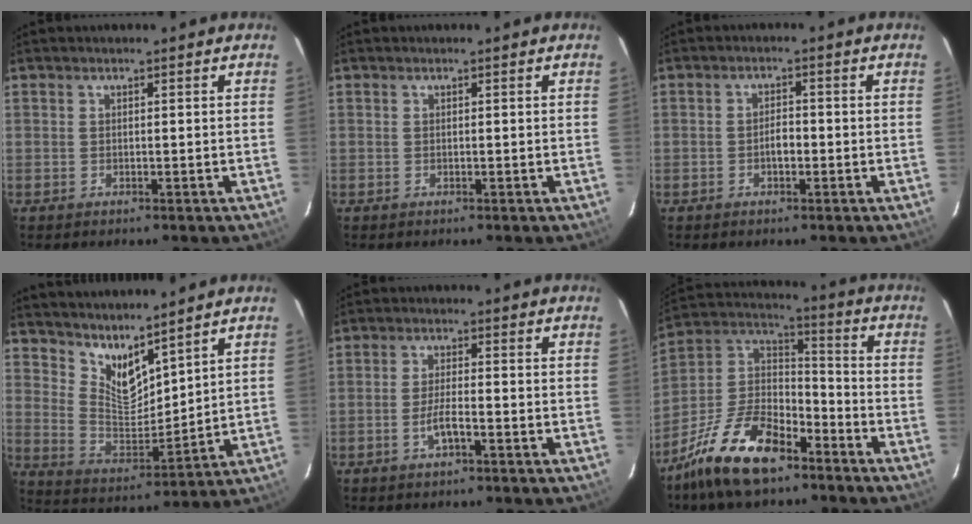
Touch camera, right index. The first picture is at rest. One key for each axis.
{"total": 0.0}
{"total": 2.2, "fx": -0.9, "fy": 1.1, "fz": 1.7, "tx": -0.033, "ty": 0.004, "tz": -0.015}
{"total": 9.9, "fx": 8.2, "fy": 2.8, "fz": 4.8, "tx": -0.088, "ty": -0.012, "tz": 0.161}
{"total": 3.7, "fx": -1.9, "fy": 0.6, "fz": 3.1, "tx": -0.064, "ty": -0.002, "tz": -0.037}
{"total": 18.9, "fx": -12.5, "fy": 8.6, "fz": 11.2, "tx": -0.240, "ty": 0.011, "tz": -0.227}